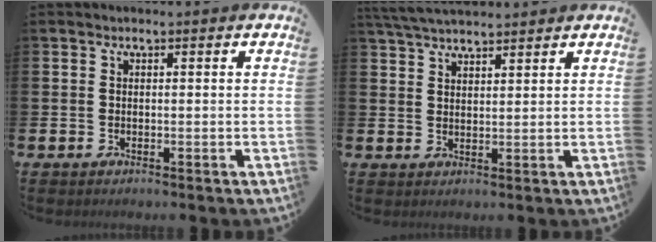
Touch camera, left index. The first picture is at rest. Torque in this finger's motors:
{"motor_torque": [0.88, -0.77, 0.09, 0.16]}